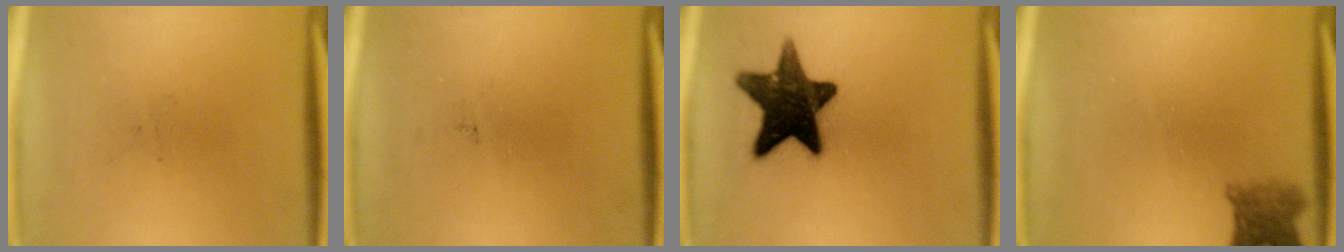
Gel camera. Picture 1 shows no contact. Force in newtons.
{"total": 0.0}
{"total": 15.0}
{"total": 3.8}